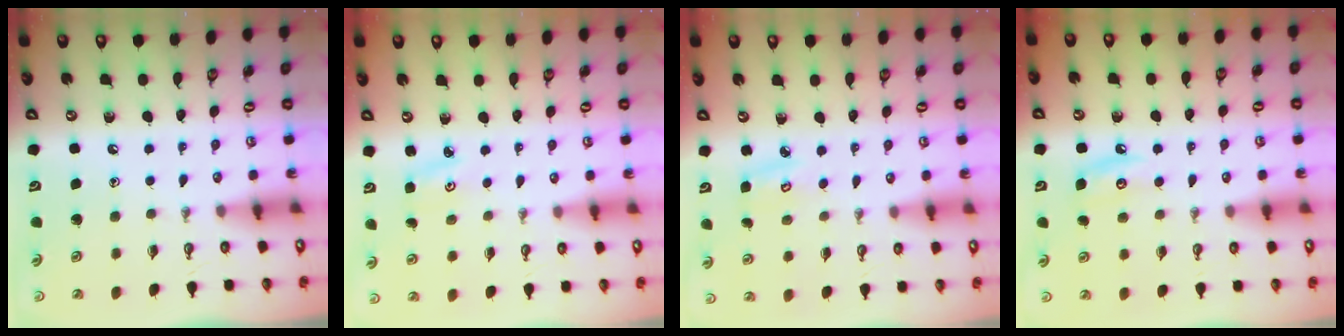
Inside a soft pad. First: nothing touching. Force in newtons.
{"total": 2.6, "press": 2.6, "slide": 0.4}
{"total": 4.7, "press": 4.7, "slide": 0.4}
{"total": 6.5, "press": 6.5, "slide": 0.3}